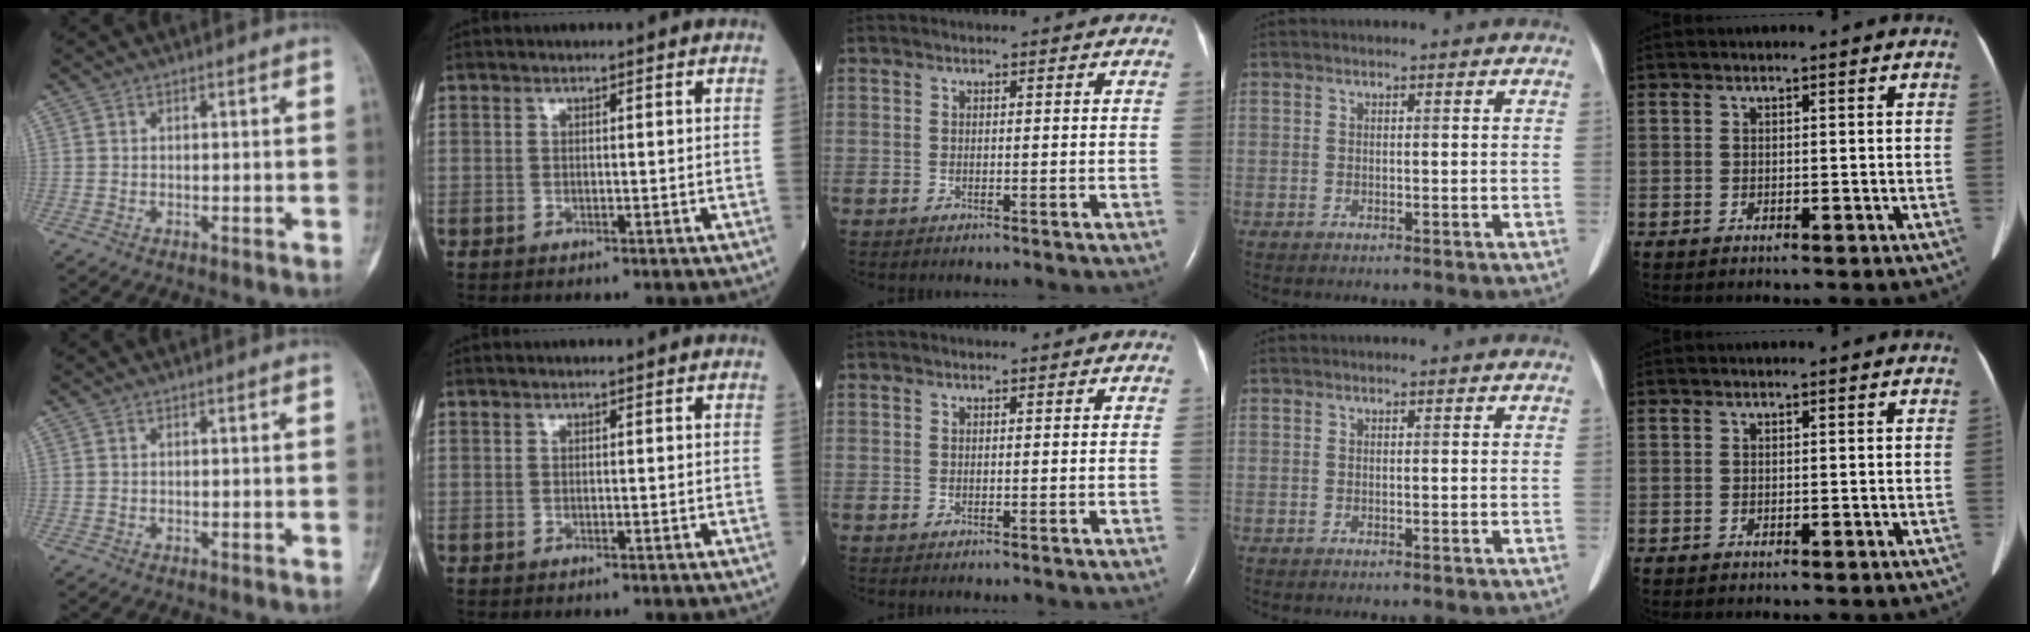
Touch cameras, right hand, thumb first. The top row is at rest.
{}